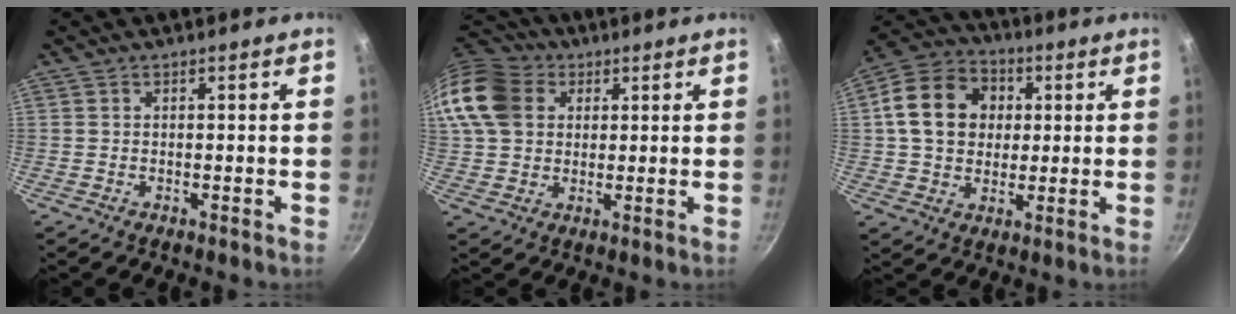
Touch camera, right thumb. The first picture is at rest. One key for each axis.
{"total": 16.8, "fx": 5.4, "fy": 13.3, "fz": 8.9, "tx": -0.187, "ty": 0.017, "tz": 0.091}
{"total": 15.2, "fx": 2.7, "fy": 12.2, "fz": 8.7, "tx": -0.129, "ty": 0.019, "tz": 0.034}